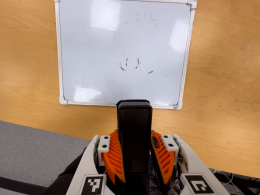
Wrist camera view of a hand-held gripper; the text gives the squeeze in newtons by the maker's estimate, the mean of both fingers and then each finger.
{"total": 9.6, "left": 7.8, "right": 11.3}